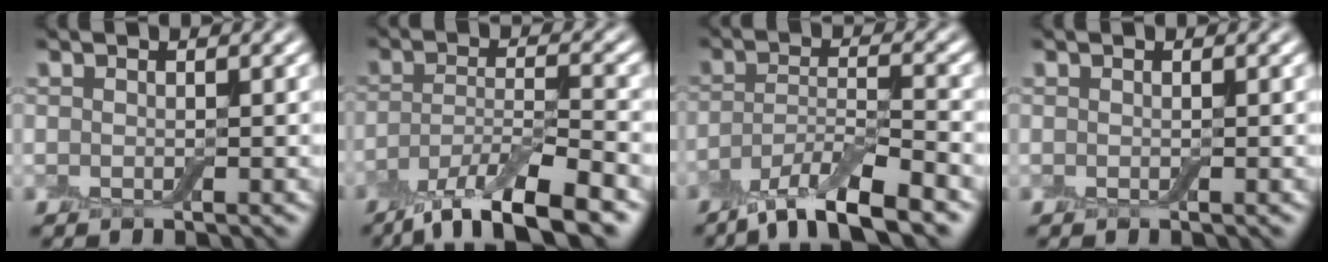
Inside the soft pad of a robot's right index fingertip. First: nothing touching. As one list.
[{"total": 7.7, "force": [-5.3, 2.1, 5.1], "torque": [-0.086, -0.007, -0.097]}, {"total": 7.0, "force": [-5.0, 1.7, 4.6], "torque": [-0.080, -0.005, -0.095]}, {"total": 0.0}]